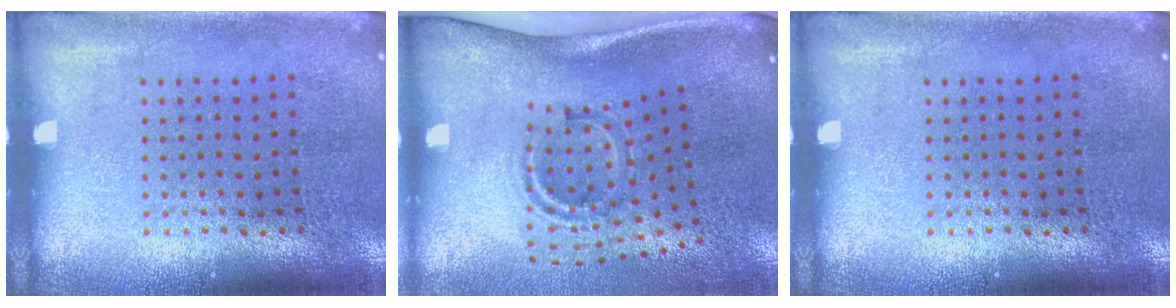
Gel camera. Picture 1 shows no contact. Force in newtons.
{"total": 1.7, "press": 1.1, "slide": 1.3}
{"total": 0.0}